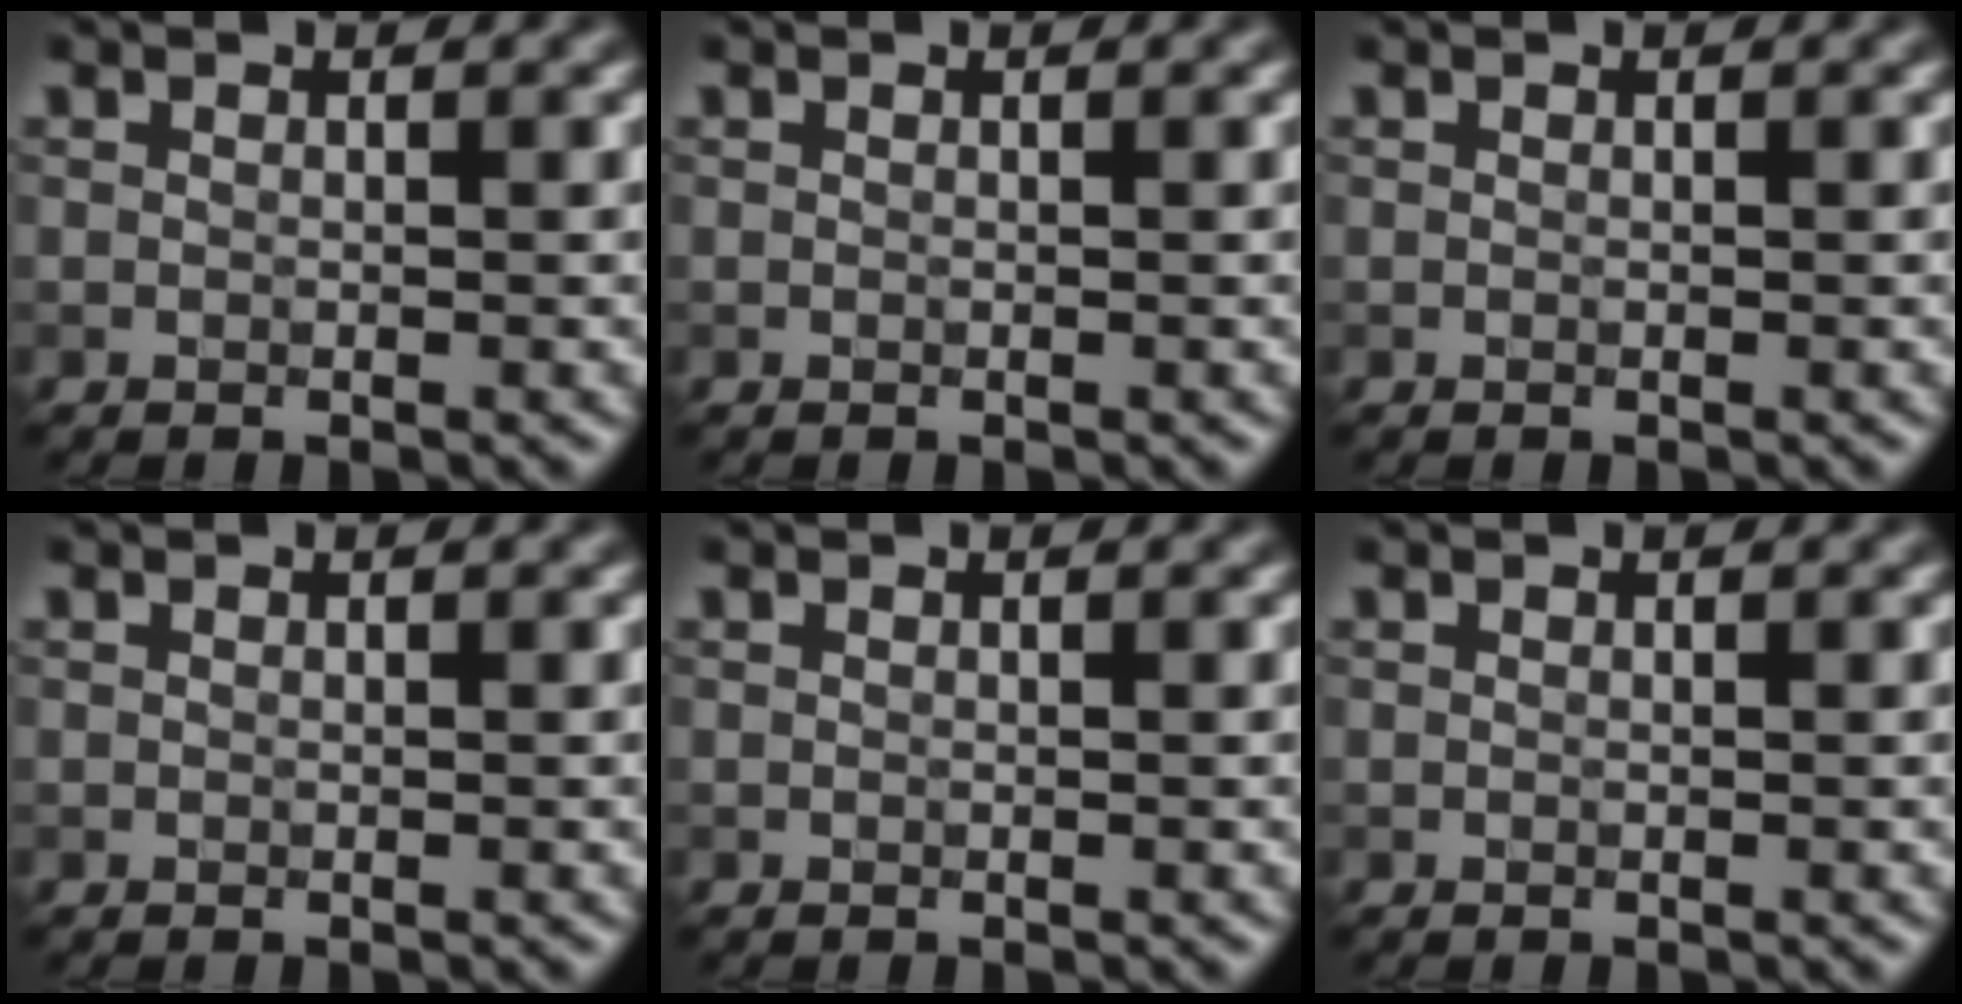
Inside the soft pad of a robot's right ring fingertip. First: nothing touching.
{"total": 0.0}
{"total": 0.0}
{"total": 0.0}
{"total": 0.0}
{"total": 0.0}